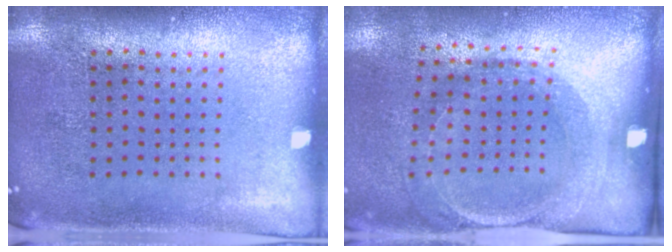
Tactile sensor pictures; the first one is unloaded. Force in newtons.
{"total": 1.6, "press": 1.4, "slide": 0.8}